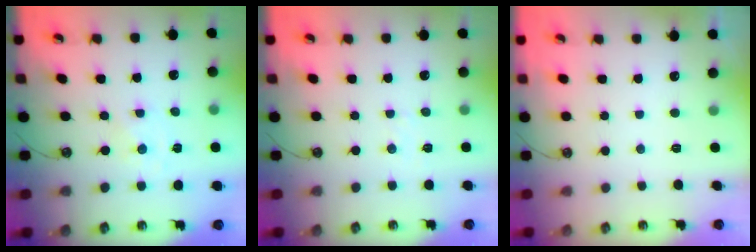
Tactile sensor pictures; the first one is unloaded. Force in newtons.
{"total": 2.5, "press": 2.4, "slide": 0.4}
{"total": 0.0}